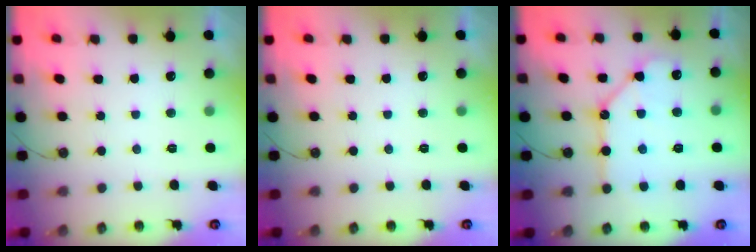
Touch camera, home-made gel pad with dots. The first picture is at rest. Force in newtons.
{"total": 0.0}
{"total": 11.5, "press": 11.5, "slide": 1.2}